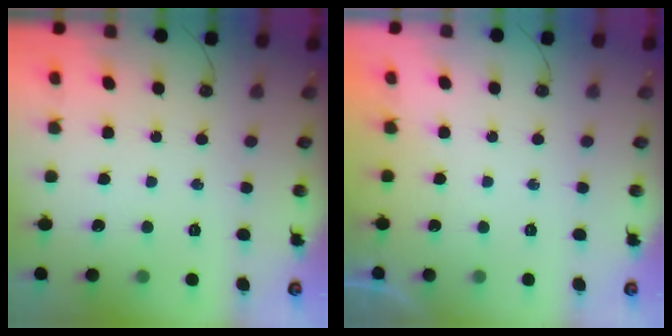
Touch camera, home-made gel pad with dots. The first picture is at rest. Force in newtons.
{"total": 0.0}